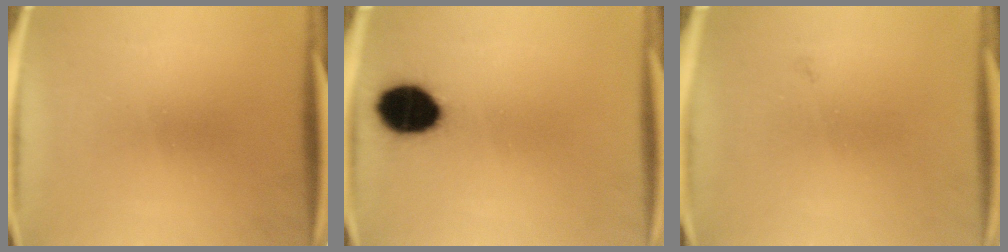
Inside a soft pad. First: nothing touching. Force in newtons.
{"total": 12.9}
{"total": 0.7}